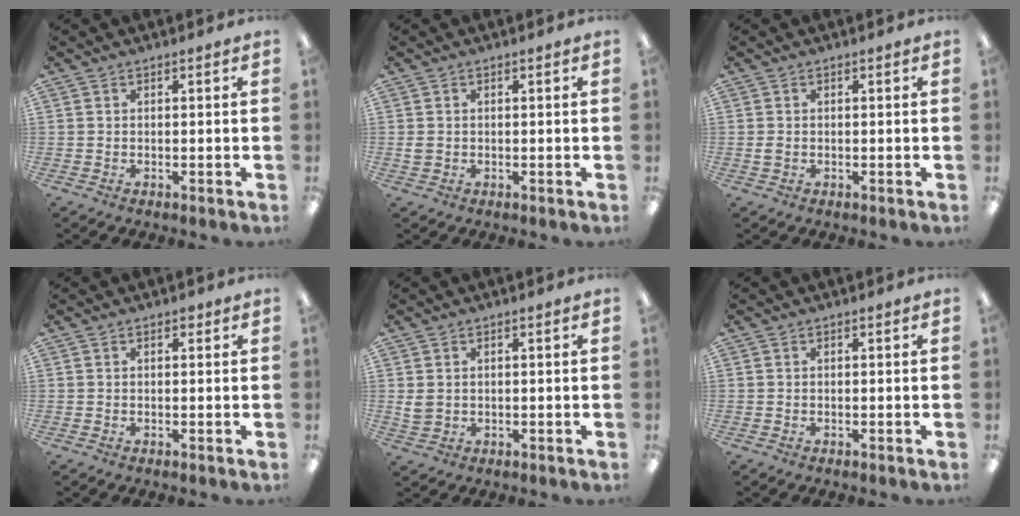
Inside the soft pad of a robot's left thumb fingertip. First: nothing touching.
{"total": 1.4, "force": [0.0, 1.3, 0.4], "torque": [-0.001, 0.001, -0.003]}
{"total": 1.1, "force": [-0.2, 0.9, 0.6], "torque": [-0.012, 0.003, -0.004]}
{"total": 0.9, "force": [0.5, 0.6, 0.5], "torque": [-0.002, -0.001, 0.006]}
{"total": 2.4, "force": [0.8, 2.1, 1.0], "torque": [-0.021, 0.003, 0.016]}
{"total": 0.0}